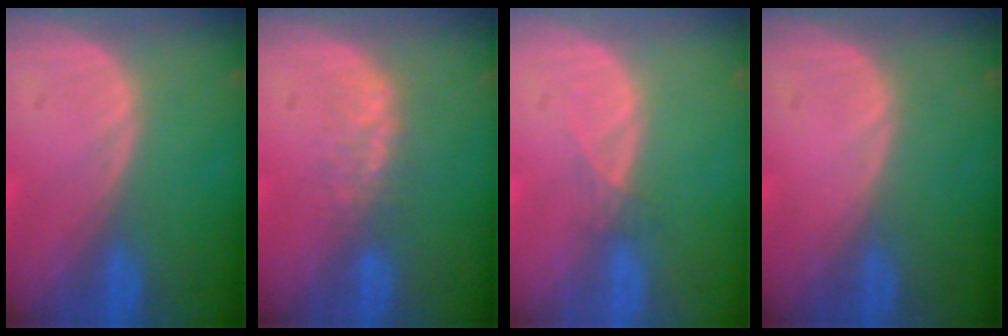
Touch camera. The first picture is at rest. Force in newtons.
{"total": 2.7, "press": 2.7, "slide": 0.6}
{"total": 1.1, "press": 1.1, "slide": 0.2}
{"total": 0.0}